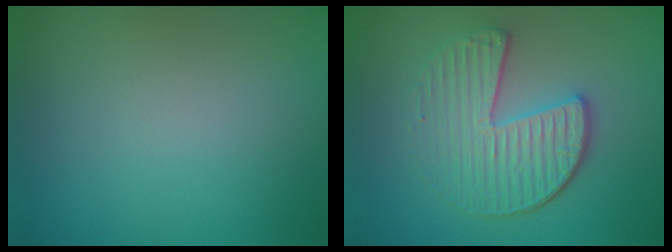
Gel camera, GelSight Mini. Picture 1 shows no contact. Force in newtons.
{"total": 4.2, "press": 3.6, "slide": 2.1}